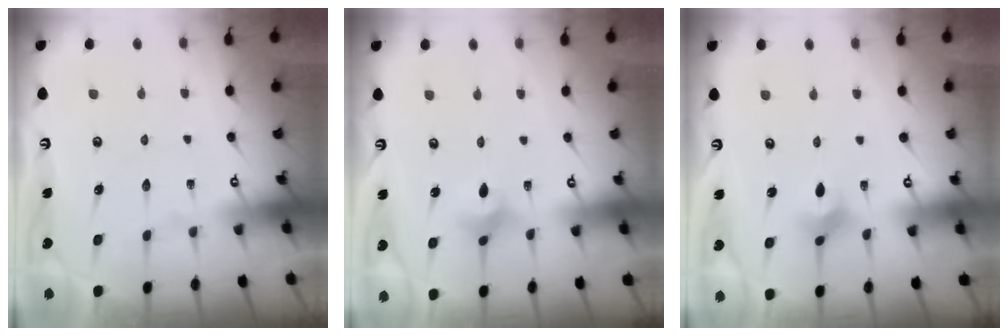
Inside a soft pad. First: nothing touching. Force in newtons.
{"total": 4.0, "press": 4.0, "slide": 0.6}
{"total": 2.8, "press": 2.7, "slide": 0.7}